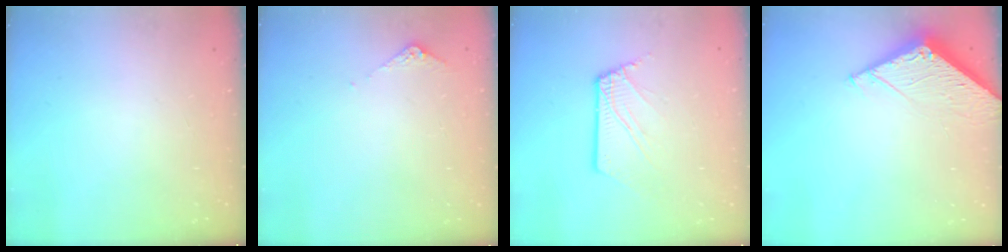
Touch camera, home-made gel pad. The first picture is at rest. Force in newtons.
{"total": 4.8, "press": 4.8, "slide": 0.6}
{"total": 3.2, "press": 3.2, "slide": 0.3}
{"total": 5.7, "press": 5.7, "slide": 0.2}